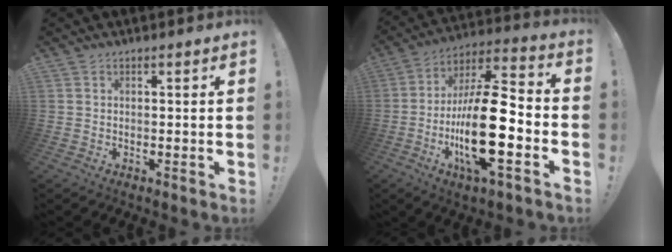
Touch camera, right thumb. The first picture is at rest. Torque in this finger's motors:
{"motor_torque": [2.42, 2.58, 1.98, -0.79, 0.29]}